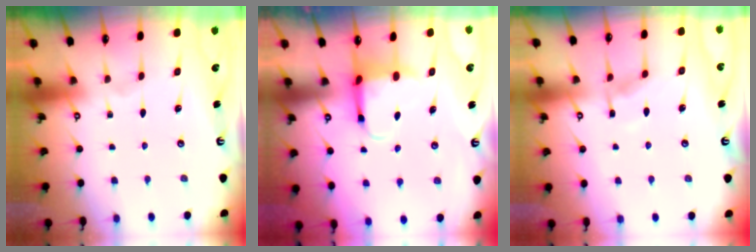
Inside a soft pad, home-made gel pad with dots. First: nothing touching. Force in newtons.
{"total": 5.0, "press": 4.9, "slide": 0.8}
{"total": 5.7, "press": 5.6, "slide": 0.6}